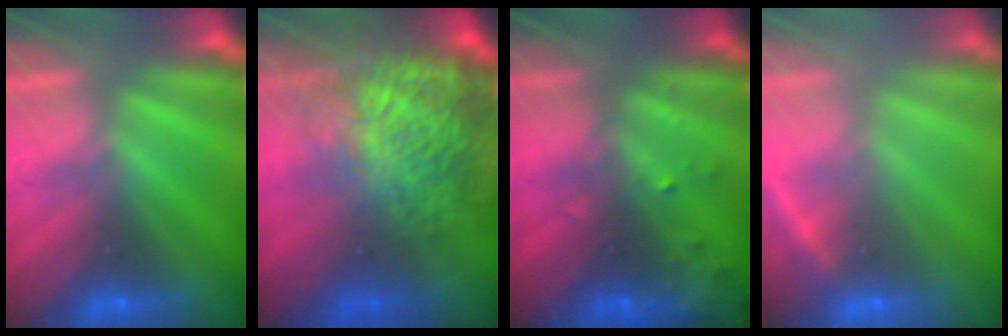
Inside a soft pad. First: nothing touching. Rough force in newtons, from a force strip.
{"total": 10.0}
{"total": 6.9}
{"total": 2.4}